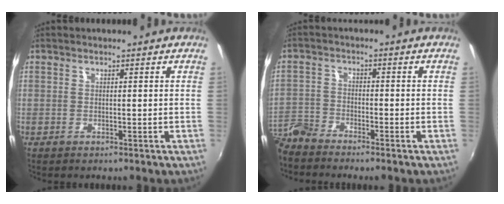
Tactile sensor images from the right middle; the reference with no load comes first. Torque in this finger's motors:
{"motor_torque": [-0.15, -0.54, 0.05, -0.01]}